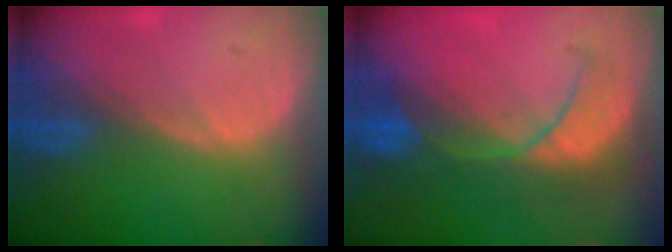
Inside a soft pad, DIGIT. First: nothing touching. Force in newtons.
{"total": 7.9, "press": 7.7, "slide": 1.6}